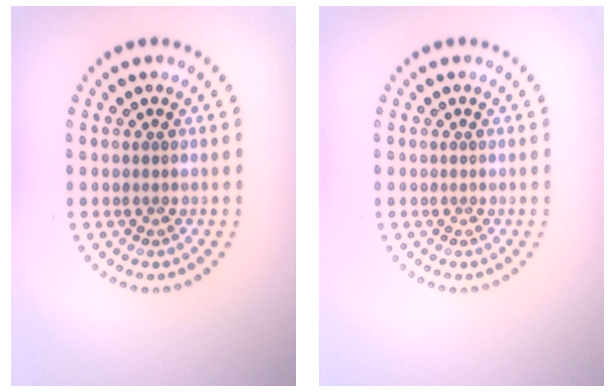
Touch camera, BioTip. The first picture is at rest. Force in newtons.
{"total": 0.0}